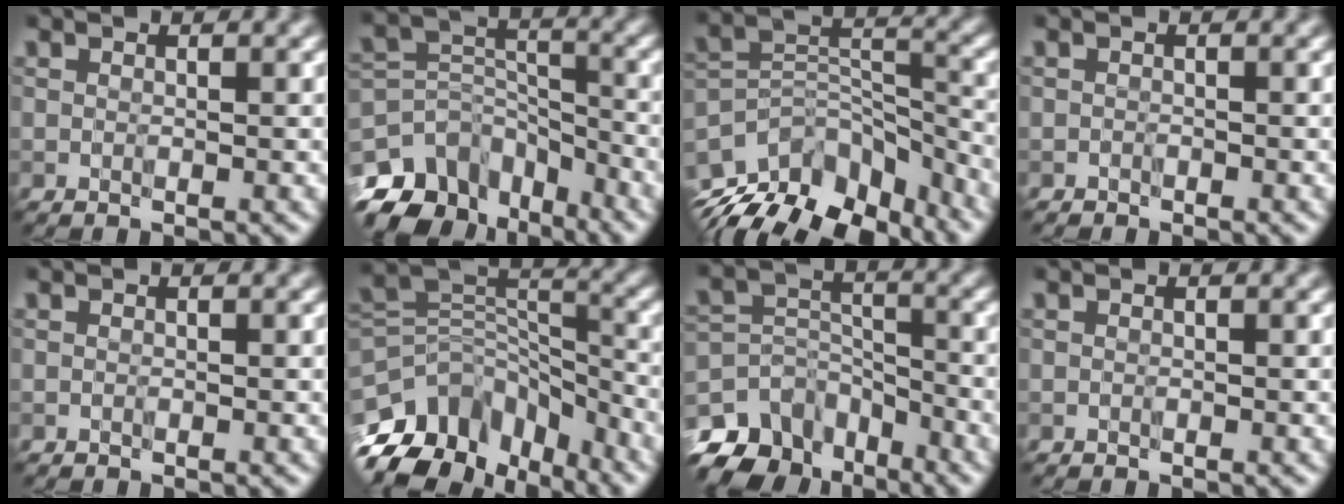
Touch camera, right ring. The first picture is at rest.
{"total": 9.3, "force": [-6.2, 5.4, 4.4], "torque": [-0.080, -0.001, -0.118]}
{"total": 11.4, "force": [-9.0, 4.9, 4.9], "torque": [-0.092, 0.014, -0.150]}
{"total": 0.6, "force": [-0.5, 0.3, -0.1], "torque": [0.004, -0.002, -0.009]}
{"total": 0.0}
{"total": 12.4, "force": [-8.6, 6.9, 5.7], "torque": [-0.119, 0.020, -0.146]}
{"total": 8.3, "force": [-5.9, 4.7, 3.6], "torque": [-0.068, -0.008, -0.112]}
{"total": 0.0}